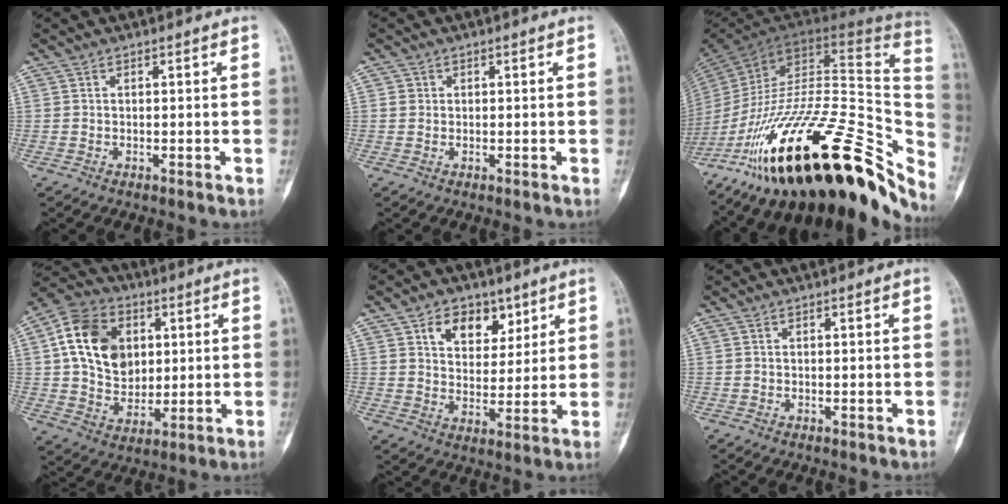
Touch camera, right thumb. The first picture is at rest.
{"total": 1.0, "force": [0.2, 0.9, 0.1], "torque": [0.001, 0.003, 0.007]}
{"total": 42.7, "force": [-21.7, 17.3, 32.4], "torque": [-0.431, 0.036, -0.335]}
{"total": 16.0, "force": [3.7, 11.9, 10.0], "torque": [-0.148, -0.002, 0.061]}
{"total": 9.5, "force": [5.0, 6.4, 5.0], "torque": [-0.043, -0.023, 0.082]}
{"total": 0.0}